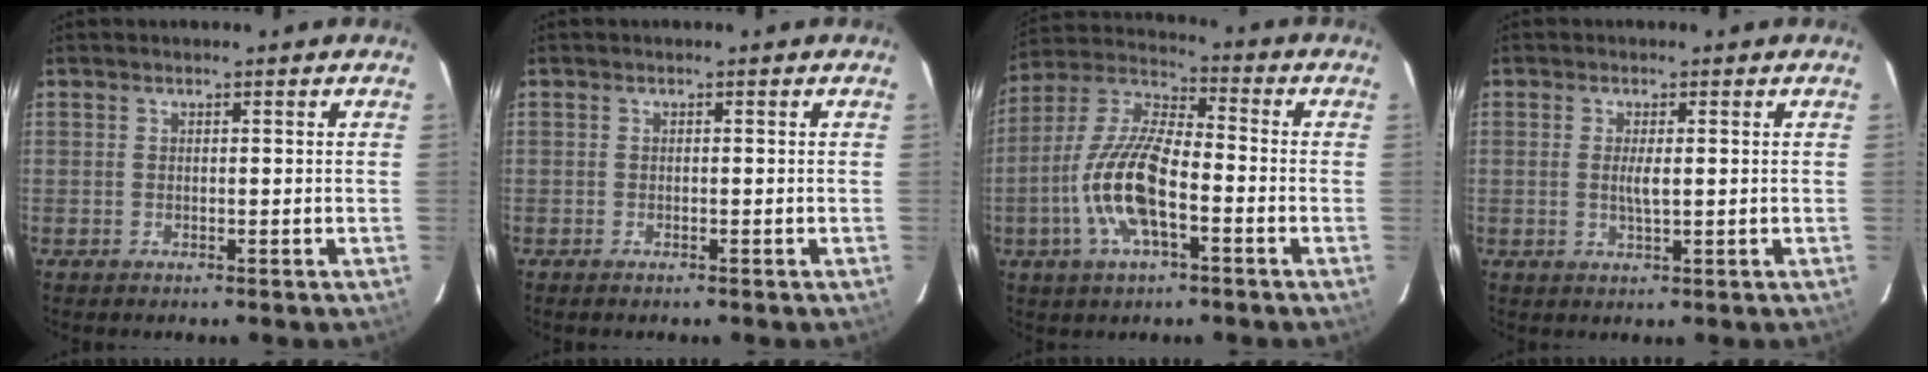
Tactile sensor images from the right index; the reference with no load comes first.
{"total": 0.6, "force": [-0.5, 0.1, 0.2], "torque": [-0.004, -0.001, -0.010]}
{"total": 14.5, "force": [-4.8, 5.1, 12.7], "torque": [-0.266, -0.001, -0.096]}
{"total": 2.5, "force": [0.1, 0.5, 2.5], "torque": [-0.048, -0.004, 0.002]}